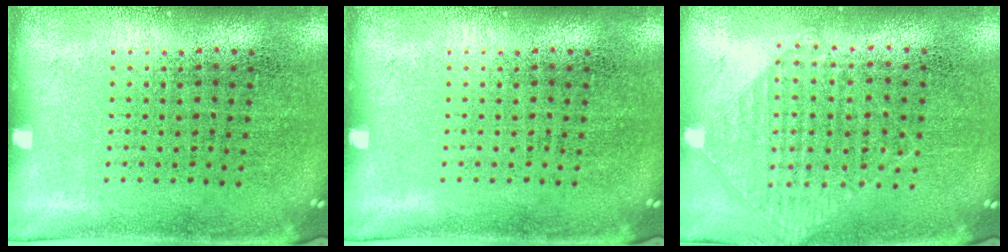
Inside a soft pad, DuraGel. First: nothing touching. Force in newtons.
{"total": 0.0}
{"total": 0.9, "press": 0.8, "slide": 0.3}